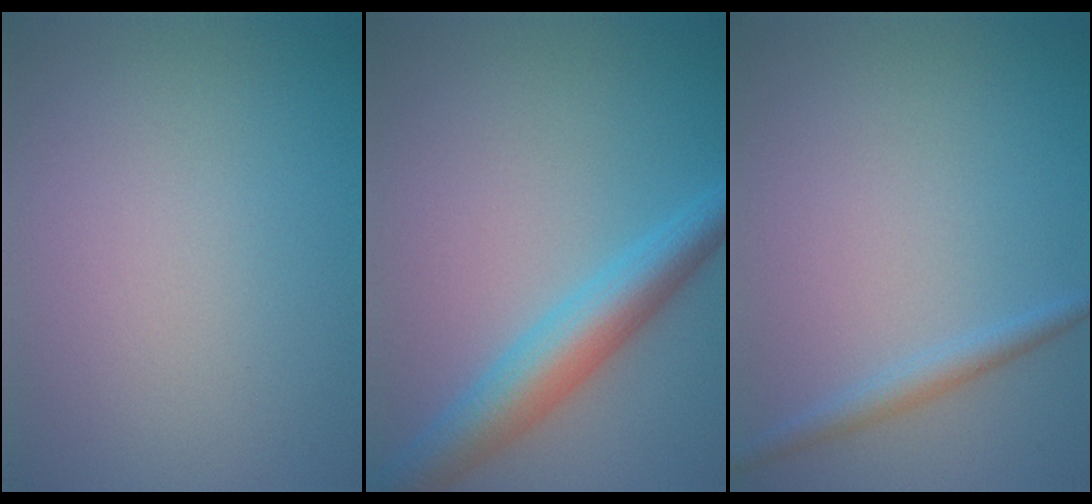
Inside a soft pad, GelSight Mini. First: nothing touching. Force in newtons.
{"total": 5.5, "press": 5.5, "slide": 0.1}
{"total": 1.7, "press": 1.7, "slide": 0.0}